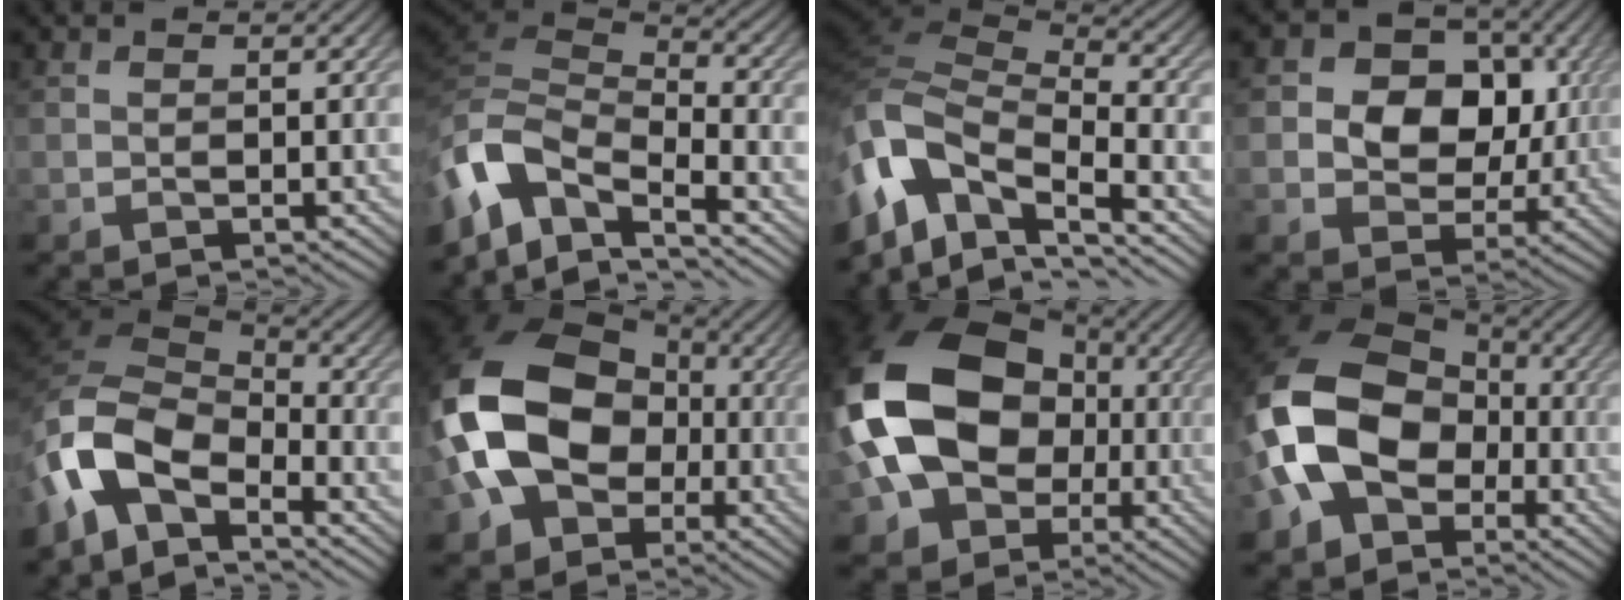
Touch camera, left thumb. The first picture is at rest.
{"total": 10.6, "force": [-6.1, 4.9, 7.1], "torque": [-0.169, -0.014, -0.129]}
{"total": 12.5, "force": [-4.0, 6.5, 9.8], "torque": [-0.246, -0.008, -0.077]}
{"total": 9.6, "force": [1.3, 7.7, 5.6], "torque": [-0.100, 0.000, 0.006]}
{"total": 11.6, "force": [-7.0, 5.5, 7.4], "torque": [-0.165, -0.011, -0.151]}
{"total": 17.0, "force": [-2.1, 12.6, 11.2], "torque": [-0.256, -0.007, -0.040]}
{"total": 18.8, "force": [-1.0, 14.2, 12.3], "torque": [-0.273, -0.008, -0.016]}
{"total": 14.6, "force": [-3.4, 10.6, 9.5], "torque": [-0.222, -0.012, -0.075]}